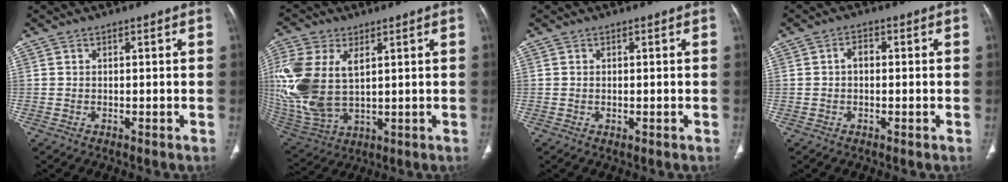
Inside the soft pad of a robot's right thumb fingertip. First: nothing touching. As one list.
[{"total": 17.2, "force": [3.7, 10.2, 13.3], "torque": [-0.311, -0.011, 0.083]}, {"total": 0.6, "force": [-0.1, 0.4, 0.5], "torque": [-0.012, -0.003, 0.001]}, {"total": 2.2, "force": [-0.1, 1.5, 1.7], "torque": [-0.024, 0.008, -0.005]}]